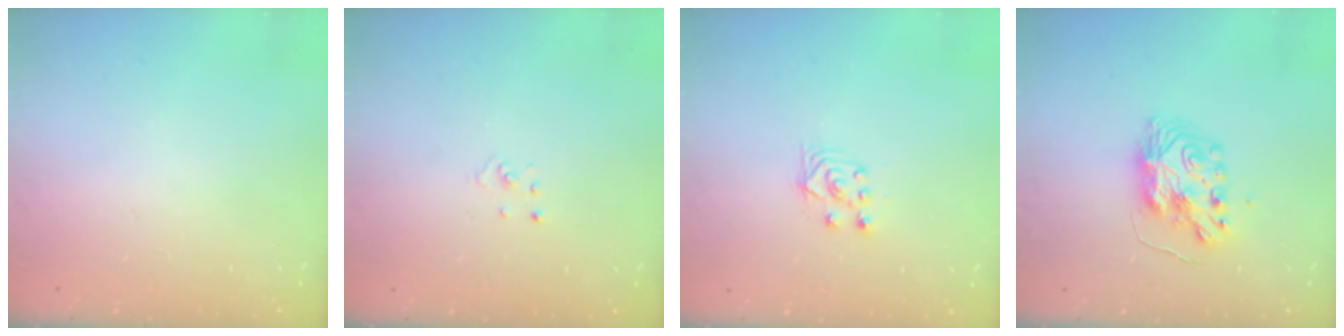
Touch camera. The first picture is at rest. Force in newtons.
{"total": 1.1, "press": 1.1, "slide": 0.1}
{"total": 3.8, "press": 3.7, "slide": 0.9}
{"total": 9.1, "press": 9.0, "slide": 0.9}